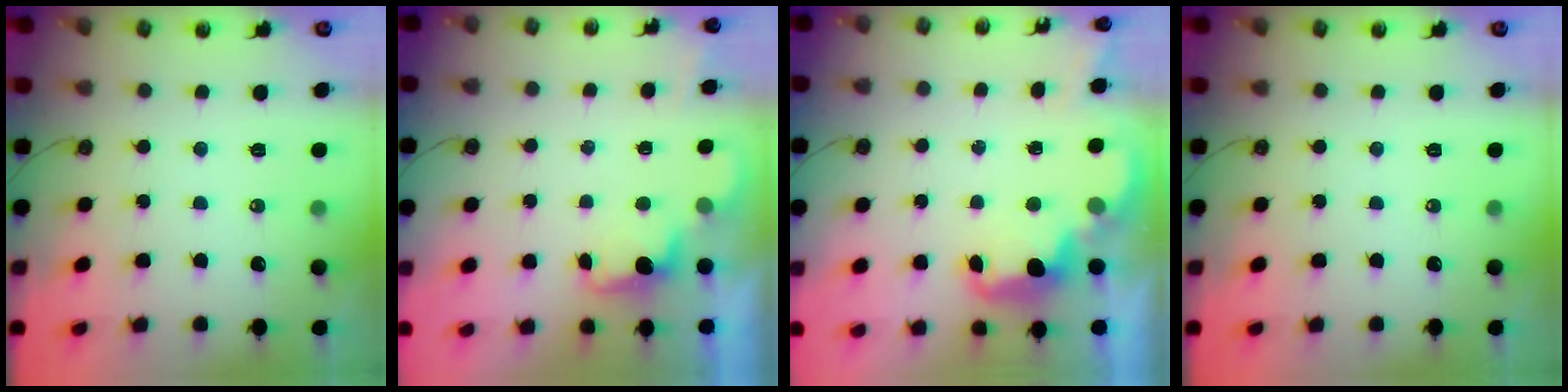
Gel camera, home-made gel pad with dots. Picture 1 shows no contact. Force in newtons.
{"total": 1.3, "press": 1.0, "slide": 0.9}
{"total": 2.7, "press": 2.6, "slide": 0.7}
{"total": 0.0}